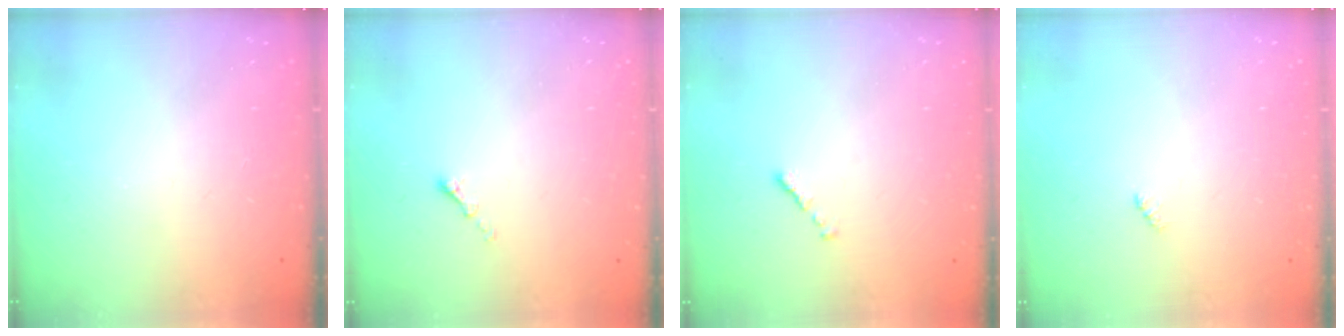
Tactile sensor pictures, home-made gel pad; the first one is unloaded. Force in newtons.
{"total": 1.1, "press": 1.0, "slide": 0.5}
{"total": 0.7, "press": 0.6, "slide": 0.4}
{"total": 1.9, "press": 1.9, "slide": 0.4}